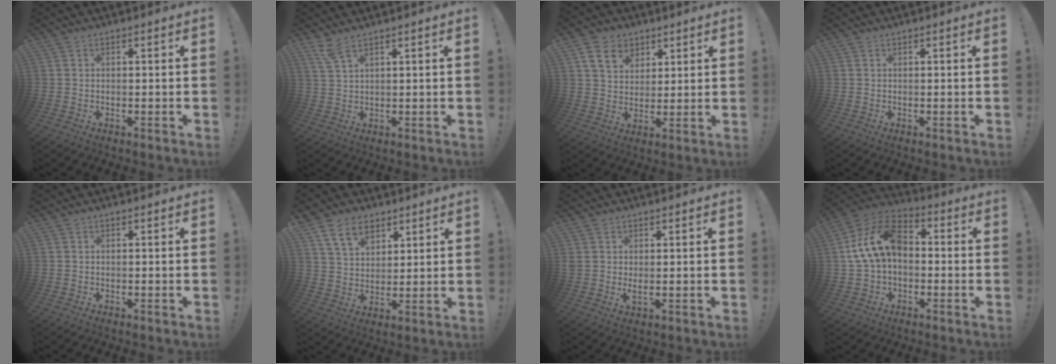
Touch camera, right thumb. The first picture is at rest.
{"total": 4.1, "force": [3.0, 0.6, 2.7], "torque": [-0.054, -0.012, 0.053]}
{"total": 10.1, "force": [5.4, 7.4, 4.1], "torque": [-0.064, -0.019, 0.106]}
{"total": 0.0}
{"total": 0.0}
{"total": 11.2, "force": [6.7, 7.3, 5.3], "torque": [-0.095, -0.023, 0.130]}
{"total": 2.5, "force": [1.0, 1.0, 2.1], "torque": [-0.028, -0.006, 0.017]}
{"total": 15.7, "force": [1.6, 10.6, 11.5], "torque": [-0.212, 0.021, 0.033]}